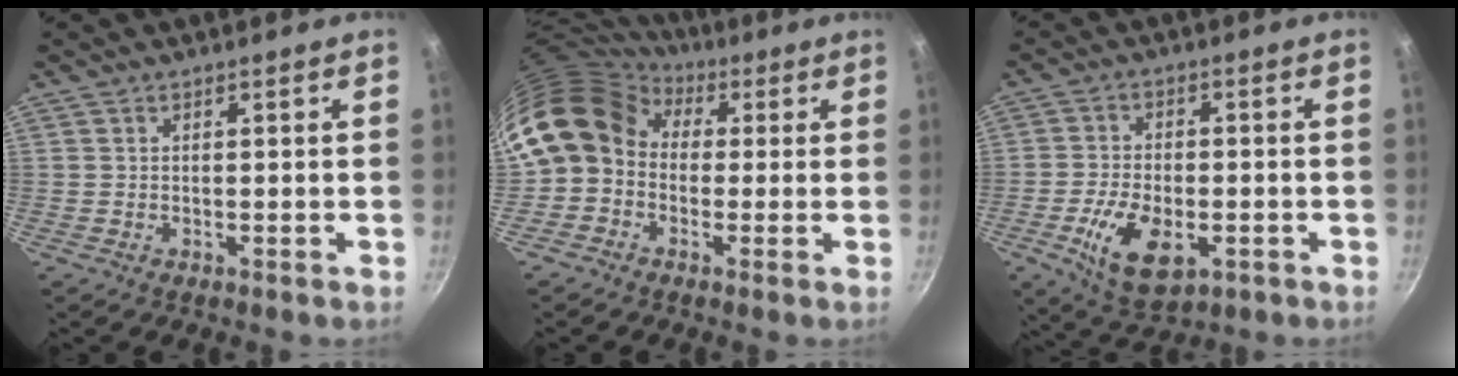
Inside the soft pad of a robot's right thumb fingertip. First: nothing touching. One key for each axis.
{"total": 11.5, "fx": 2.1, "fy": 9.5, "fz": 6.2, "tx": -0.097, "ty": 0.020, "tz": 0.011}
{"total": 11.7, "fx": -3.9, "fy": 6.4, "fz": 9.0, "tx": -0.157, "ty": 0.005, "tz": -0.061}